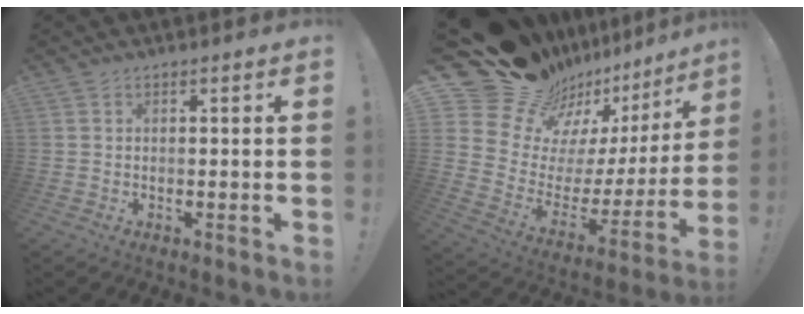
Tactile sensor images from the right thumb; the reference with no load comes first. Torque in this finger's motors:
{"motor_torque": [0.44, 2.33, 0.01, 0.36, 0.03]}